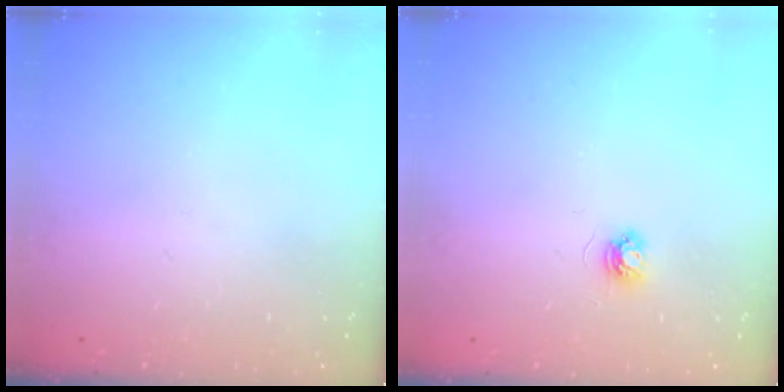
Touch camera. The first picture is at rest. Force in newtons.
{"total": 3.4, "press": 3.4, "slide": 0.4}